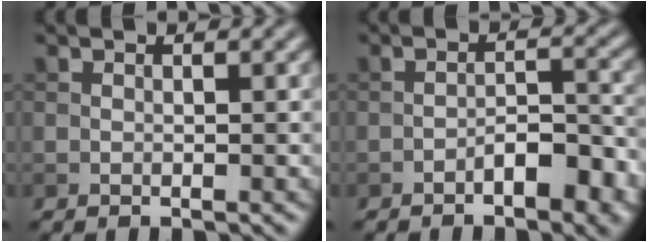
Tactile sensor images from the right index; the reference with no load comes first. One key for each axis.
{"total": 4.8, "fx": -2.6, "fy": 1.7, "fz": 3.7, "tx": -0.055, "ty": 0.007, "tz": -0.038}